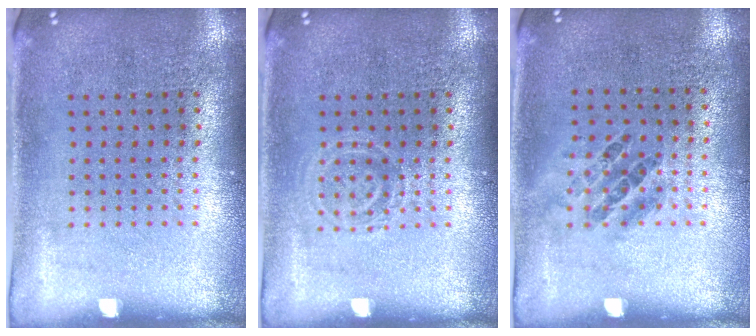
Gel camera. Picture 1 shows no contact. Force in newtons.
{"total": 1.2, "press": 1.2, "slide": 0.3}
{"total": 0.9, "press": 0.6, "slide": 0.7}